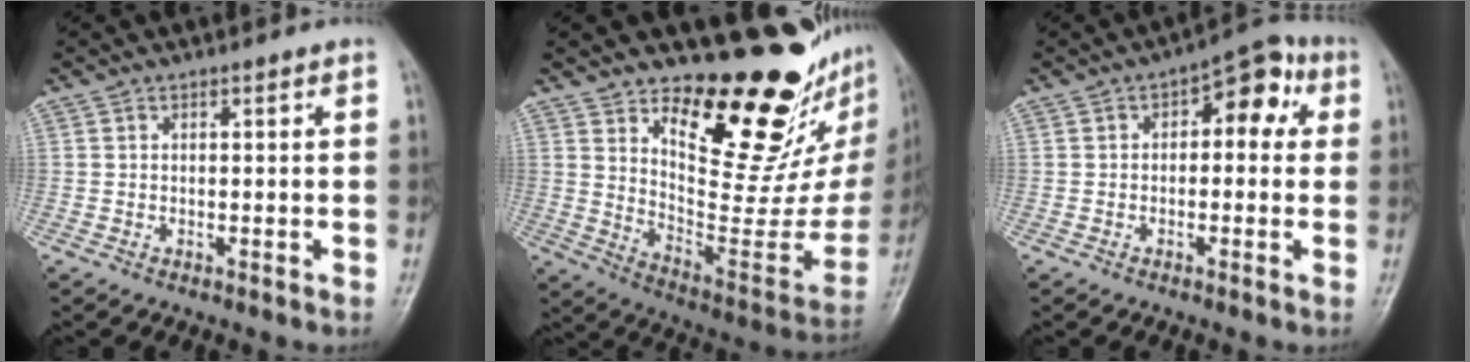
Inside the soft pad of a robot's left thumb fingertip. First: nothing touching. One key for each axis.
{"total": 26.1, "fx": 16.6, "fy": 9.9, "fz": 17.5, "tx": -0.194, "ty": -0.120, "tz": 0.262}
{"total": 8.1, "fx": 1.6, "fy": 4.7, "fz": 6.4, "tx": -0.042, "ty": 0.030, "tz": 0.009}